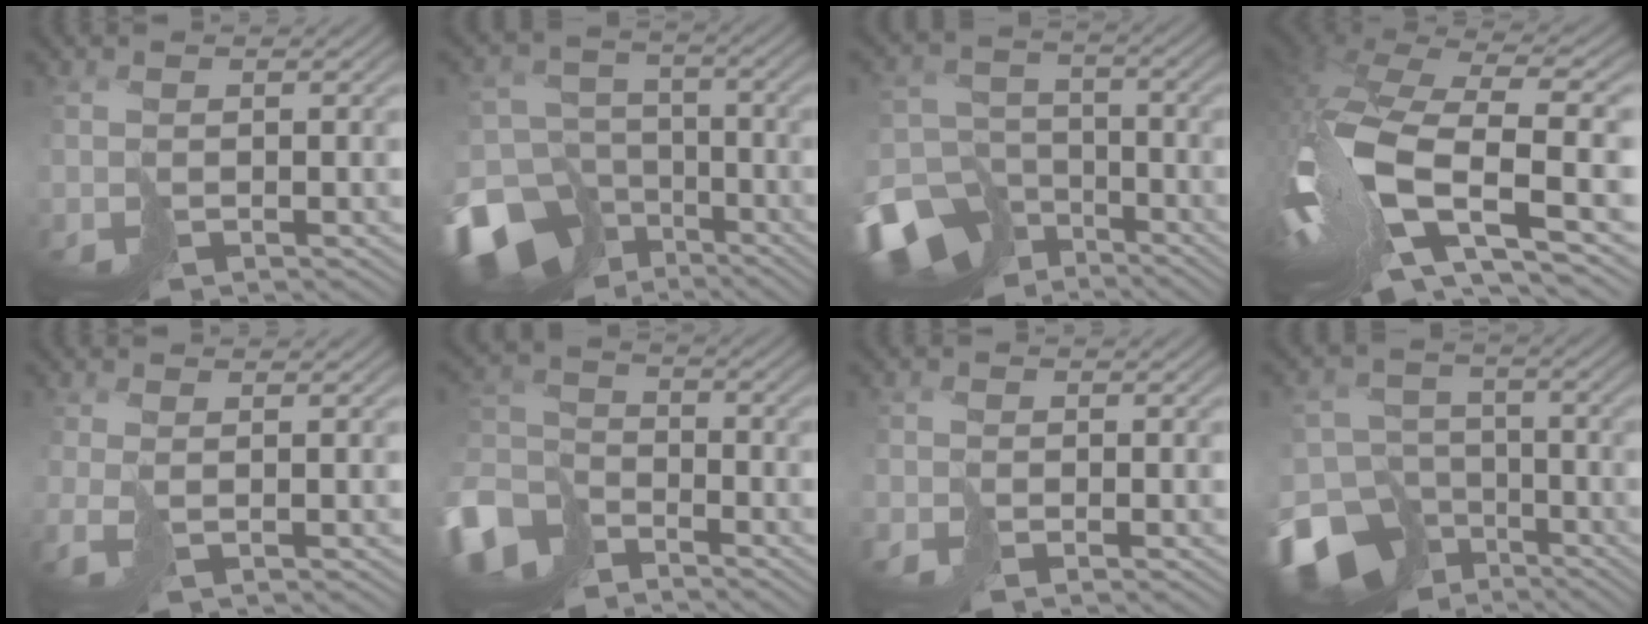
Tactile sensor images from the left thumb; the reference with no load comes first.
{"total": 16.4, "force": [-9.7, 12.0, 5.5], "torque": [-0.170, -0.061, -0.144]}
{"total": 13.4, "force": [-9.1, 8.6, 4.6], "torque": [-0.135, -0.047, -0.139]}
{"total": 15.8, "force": [-1.5, 8.0, 13.5], "torque": [-0.332, -0.032, 0.007]}
{"total": 1.8, "force": [-0.6, 0.6, 1.5], "torque": [-0.041, -0.002, -0.013]}
{"total": 9.8, "force": [-6.0, 6.2, 4.6], "torque": [-0.135, -0.019, -0.128]}
{"total": 1.6, "force": [-1.2, 0.7, 0.8], "torque": [-0.021, -0.006, -0.028]}
{"total": 15.1, "force": [-9.5, 10.8, 4.6], "torque": [-0.135, -0.060, -0.144]}